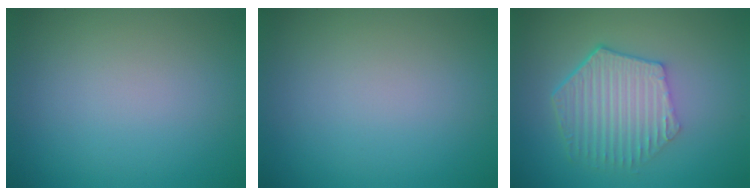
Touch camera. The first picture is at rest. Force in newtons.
{"total": 0.0}
{"total": 5.9, "press": 4.3, "slide": 4.0}